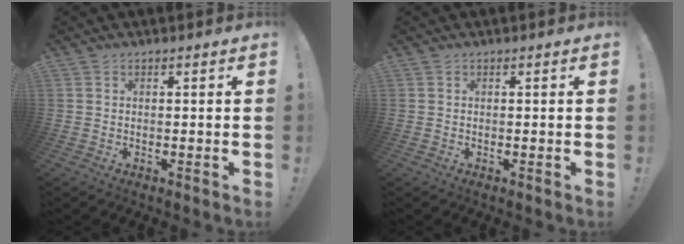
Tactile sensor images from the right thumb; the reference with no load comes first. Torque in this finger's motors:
{"motor_torque": [0.00, 0.00, -0.02, 0.01, 0.00]}